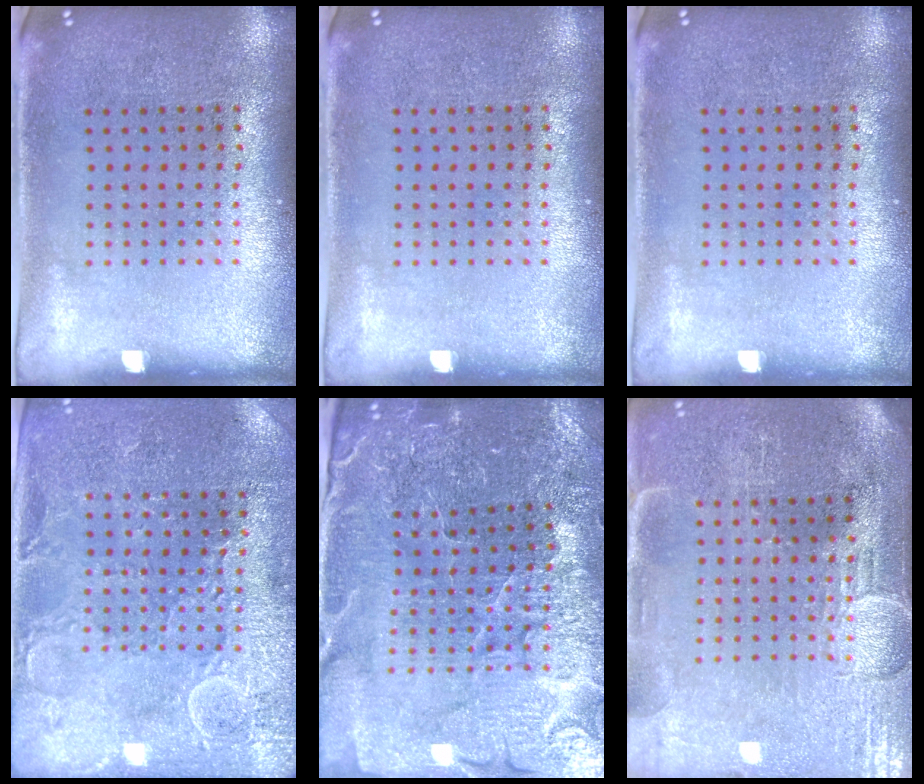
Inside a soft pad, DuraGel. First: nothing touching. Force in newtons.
{"total": 0.0}
{"total": 0.0}
{"total": 2.9, "press": 2.9, "slide": 0.4}
{"total": 3.9, "press": 3.8, "slide": 0.6}
{"total": 3.9, "press": 3.5, "slide": 1.8}